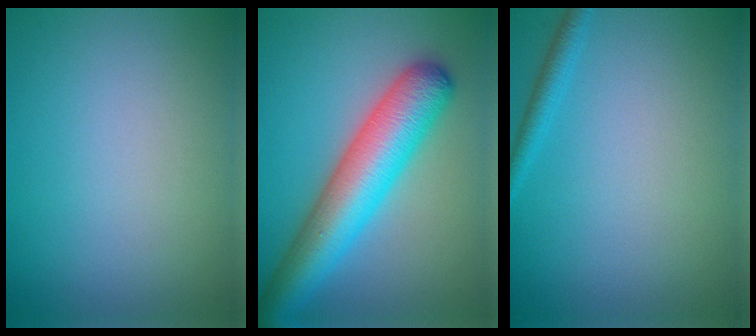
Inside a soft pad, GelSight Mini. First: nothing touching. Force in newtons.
{"total": 8.4, "press": 8.4, "slide": 0.3}
{"total": 1.5, "press": 1.5, "slide": 0.1}